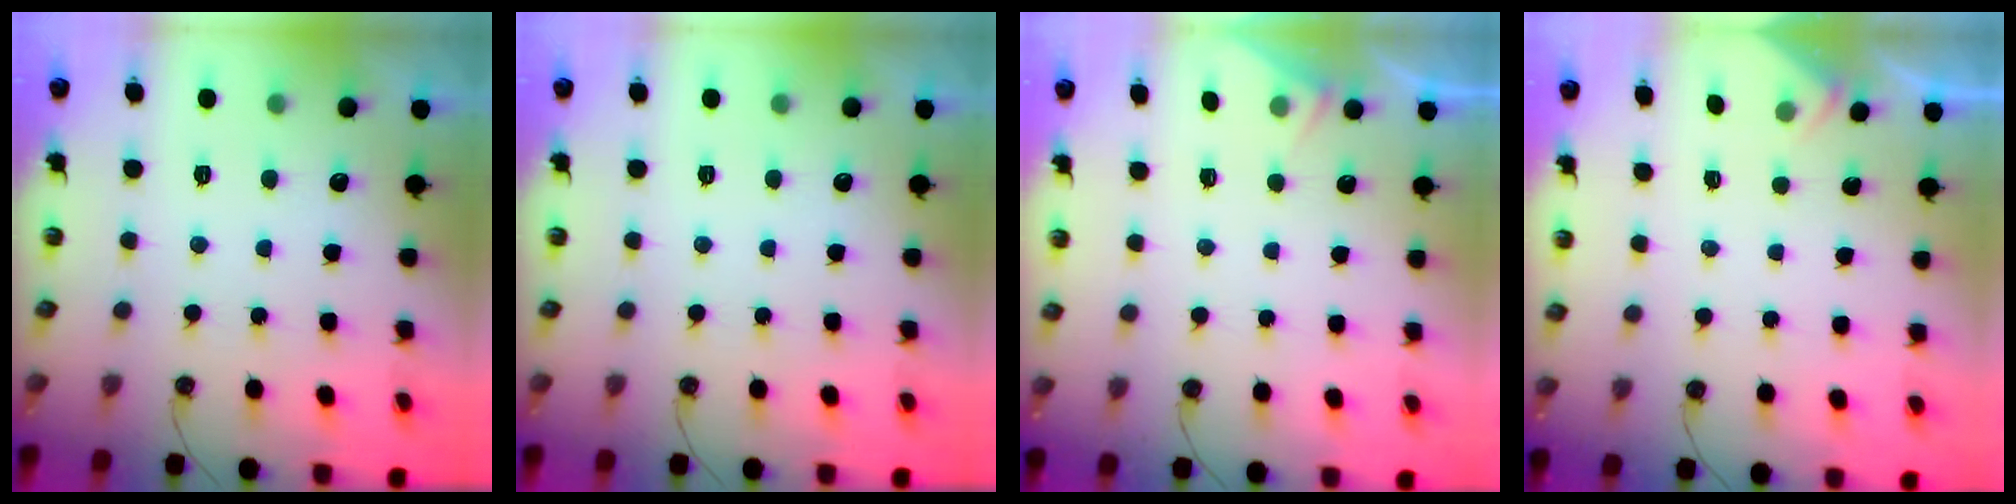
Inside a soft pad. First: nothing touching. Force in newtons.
{"total": 0.0}
{"total": 4.6, "press": 4.5, "slide": 0.6}
{"total": 1.8, "press": 1.8, "slide": 0.4}